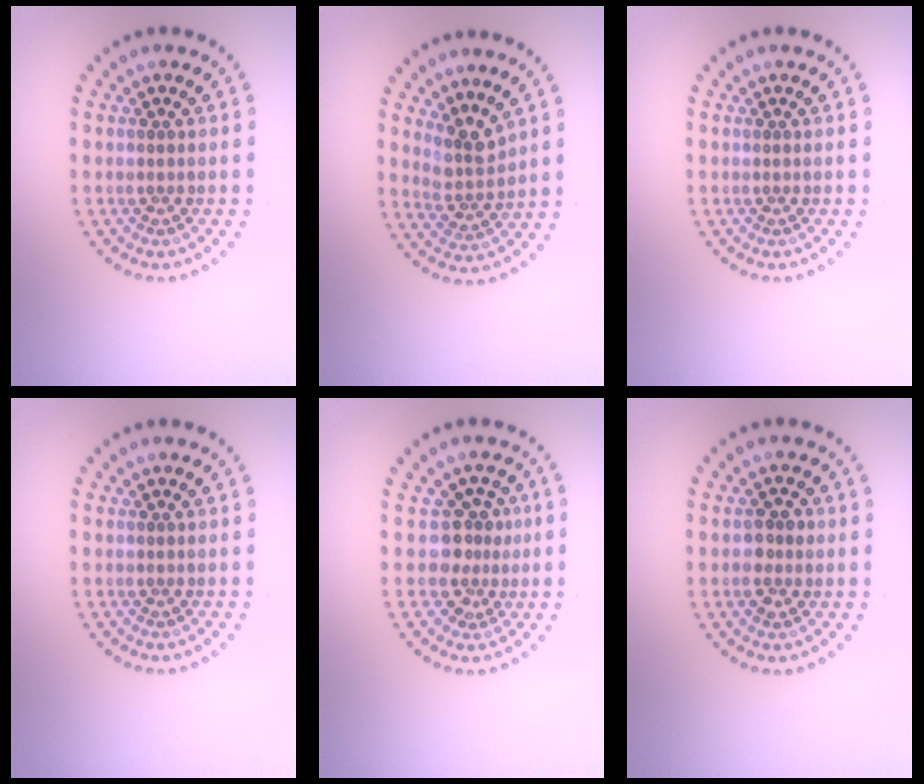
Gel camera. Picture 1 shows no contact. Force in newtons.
{"total": 2.7, "press": 2.0, "slide": 1.8}
{"total": 0.0}
{"total": 0.0}
{"total": 2.7, "press": 2.1, "slide": 1.7}
{"total": 2.1, "press": 2.1, "slide": 0.2}